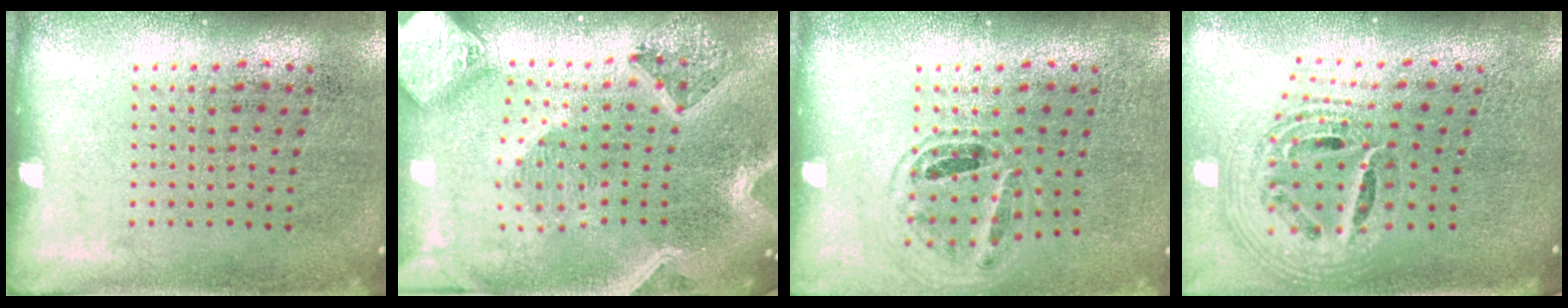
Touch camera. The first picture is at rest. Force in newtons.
{"total": 3.9, "press": 3.1, "slide": 2.3}
{"total": 0.8, "press": 0.8, "slide": 0.1}
{"total": 1.9, "press": 1.4, "slide": 1.2}